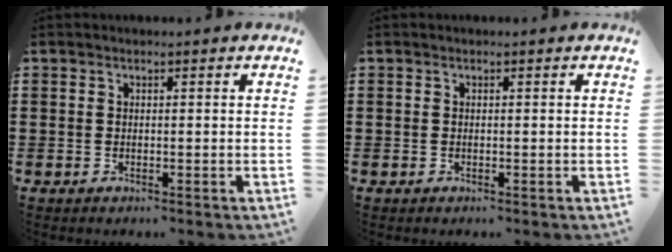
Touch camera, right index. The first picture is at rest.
{"total": 0.0}